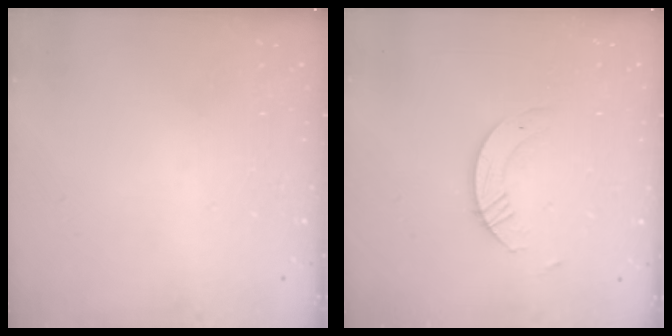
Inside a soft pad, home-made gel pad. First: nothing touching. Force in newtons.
{"total": 4.3, "press": 4.2, "slide": 0.3}